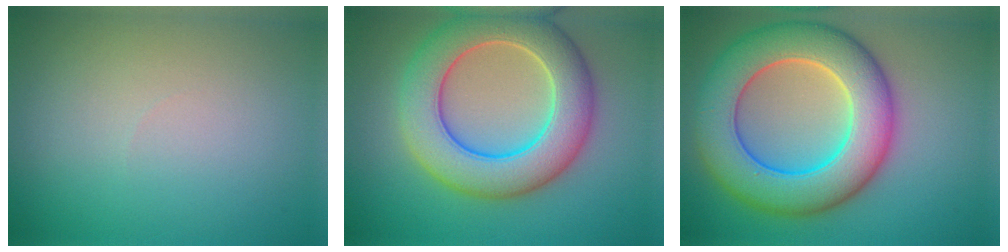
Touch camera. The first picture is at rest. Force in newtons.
{"total": 9.0, "press": 9.0, "slide": 0.5}
{"total": 10.9, "press": 10.9, "slide": 0.4}